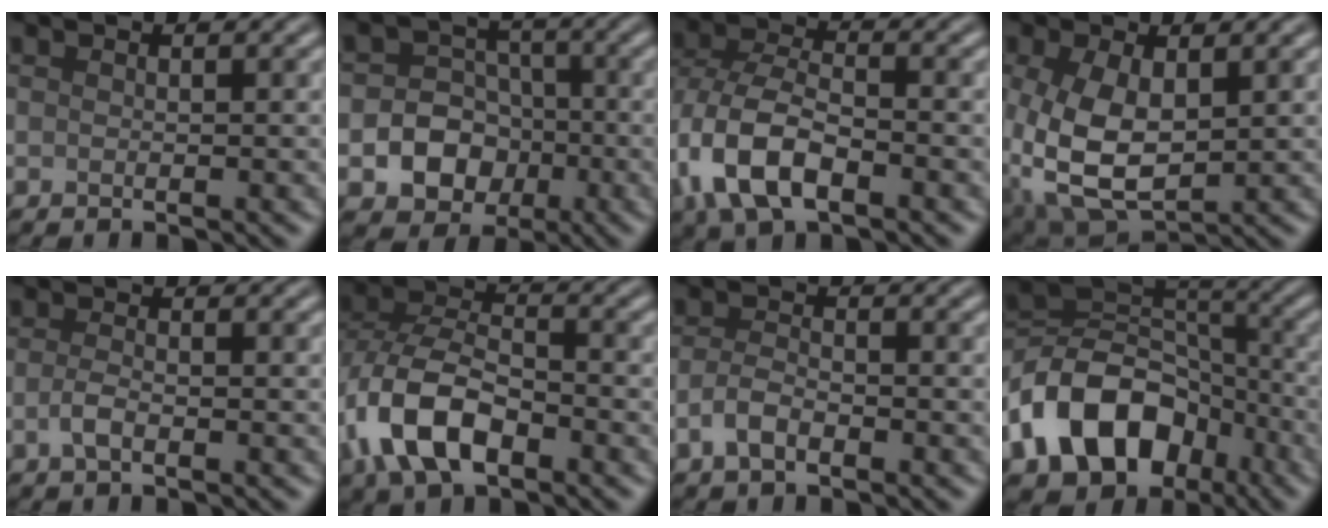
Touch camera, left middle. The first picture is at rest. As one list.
[{"total": 6.6, "force": [-1.9, 5.7, 2.8], "torque": [-0.022, 0.003, -0.052]}, {"total": 8.2, "force": [-3.2, 4.4, 6.1], "torque": [-0.140, -0.004, -0.073]}, {"total": 7.7, "force": [-0.3, 4.5, 6.3], "torque": [-0.157, -0.013, 0.005]}, {"total": 1.6, "force": [-0.6, 0.6, 1.3], "torque": [-0.030, 0.000, -0.016]}, {"total": 8.4, "force": [-3.4, 4.6, 6.1], "torque": [-0.130, 0.003, -0.075]}, {"total": 2.3, "force": [-1.2, 1.0, 1.6], "torque": [-0.034, 0.003, -0.029]}, {"total": 12.3, "force": [-5.8, 8.5, 6.7], "torque": [-0.124, 0.004, -0.114]}]